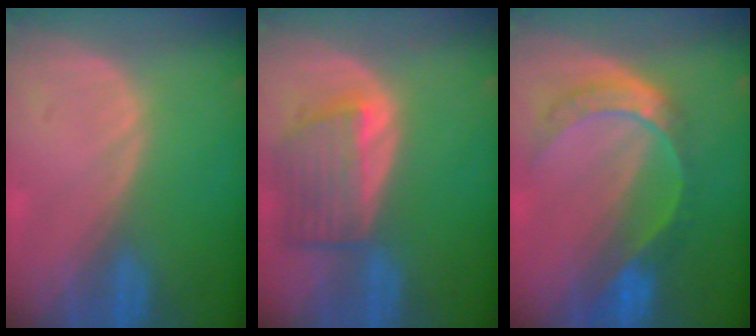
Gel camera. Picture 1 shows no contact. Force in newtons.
{"total": 6.6, "press": 6.3, "slide": 1.9}
{"total": 7.7, "press": 6.4, "slide": 4.3}